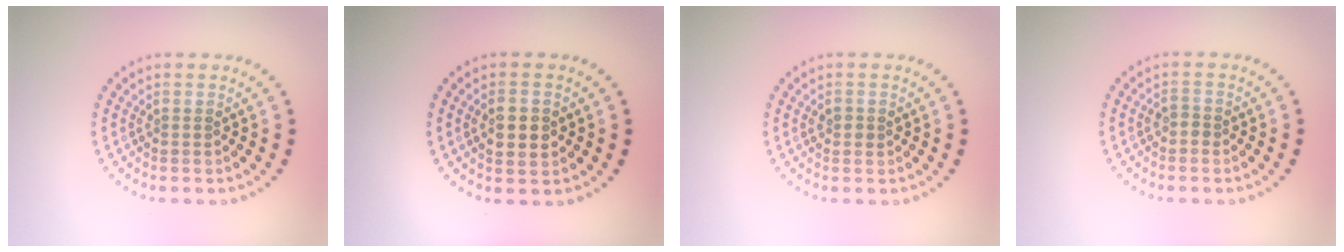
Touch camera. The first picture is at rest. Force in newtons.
{"total": 2.8, "press": 2.8, "slide": 0.1}
{"total": 0.9, "press": 0.9, "slide": 0.1}
{"total": 1.0, "press": 0.9, "slide": 0.5}